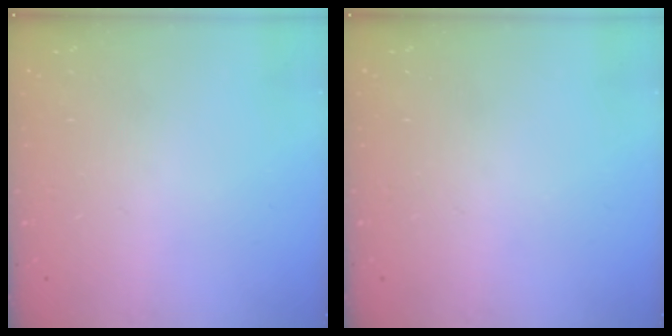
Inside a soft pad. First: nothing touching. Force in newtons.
{"total": 0.0}